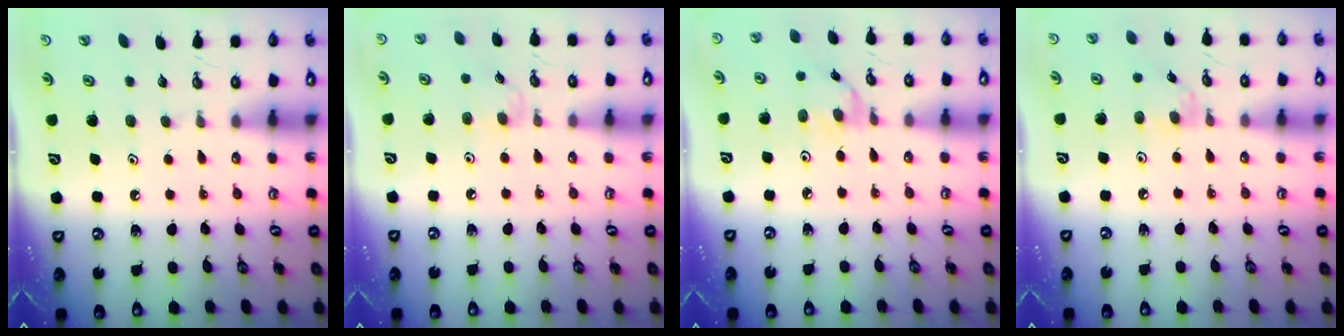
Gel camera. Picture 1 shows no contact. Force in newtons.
{"total": 3.9, "press": 3.8, "slide": 0.6}
{"total": 1.3, "press": 1.2, "slide": 0.4}
{"total": 4.3, "press": 4.2, "slide": 0.6}